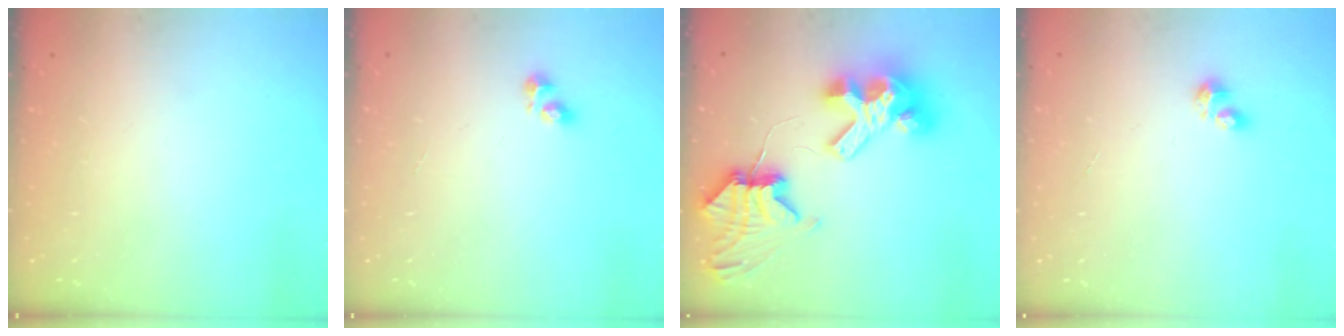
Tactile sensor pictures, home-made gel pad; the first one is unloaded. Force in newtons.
{"total": 2.6, "press": 2.6, "slide": 0.2}
{"total": 11.3, "press": 11.2, "slide": 1.5}
{"total": 3.0, "press": 3.0, "slide": 0.4}